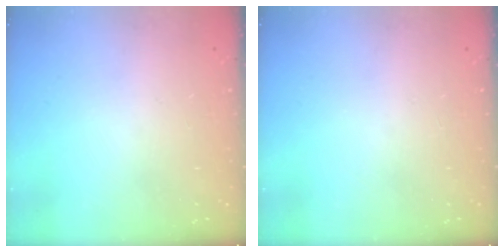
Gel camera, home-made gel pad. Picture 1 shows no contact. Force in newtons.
{"total": 0.0}